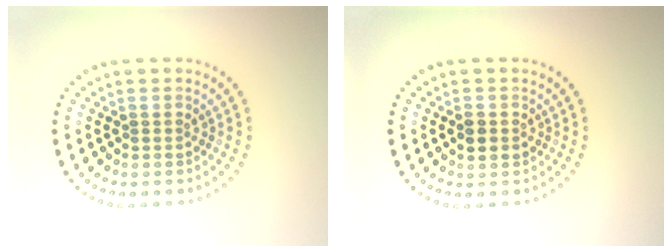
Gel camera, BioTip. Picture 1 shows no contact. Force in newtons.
{"total": 1.3, "press": 1.3, "slide": 0.1}